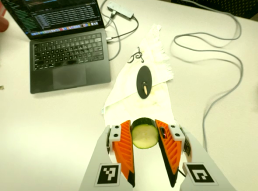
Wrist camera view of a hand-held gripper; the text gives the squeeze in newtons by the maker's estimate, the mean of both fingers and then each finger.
{"total": 12.4, "left": 12.3, "right": 12.4}